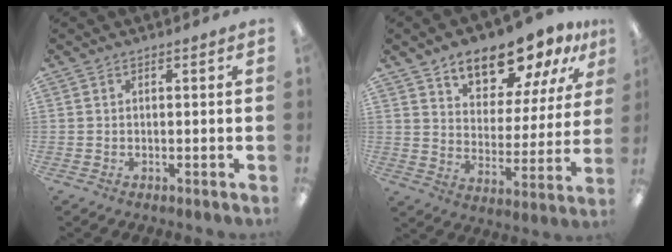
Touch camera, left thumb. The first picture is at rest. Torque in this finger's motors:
{"motor_torque": [0.40, 0.54, 1.35, -1.42, 0.11]}